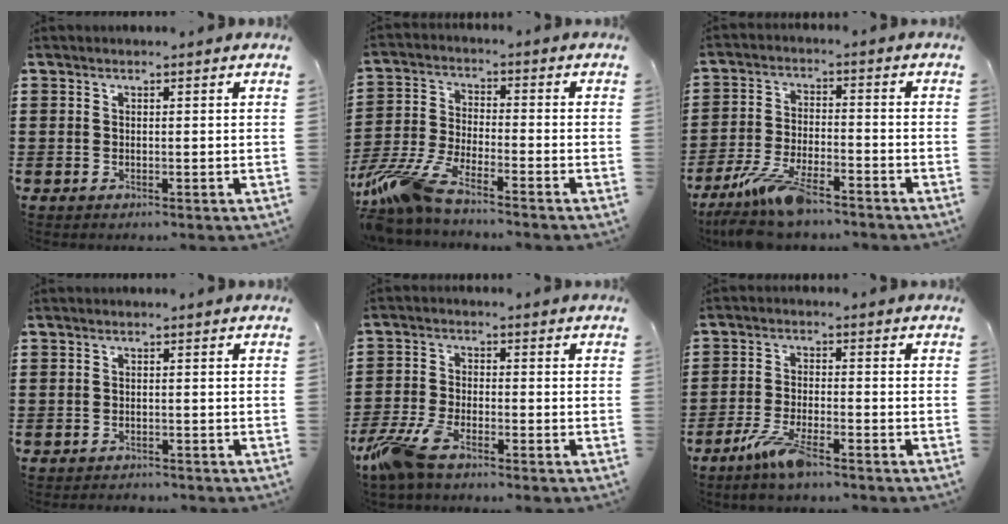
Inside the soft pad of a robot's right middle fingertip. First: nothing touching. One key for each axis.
{"total": 8.6, "fx": -7.3, "fy": 0.7, "fz": 4.4, "tx": -0.115, "ty": -0.011, "tz": -0.149}
{"total": 8.5, "fx": -6.8, "fy": 1.9, "fz": 4.7, "tx": -0.106, "ty": 0.001, "tz": -0.132}
{"total": 1.2, "fx": -1.2, "fy": 0.1, "fz": -0.1, "tx": -0.003, "ty": 0.002, "tz": -0.027}
{"total": 7.1, "fx": -4.9, "fy": 2.3, "fz": 4.7, "tx": -0.128, "ty": -0.012, "tz": -0.101}
{"total": 5.9, "fx": -4.1, "fy": 1.2, "fz": 4.1, "tx": -0.090, "ty": -0.008, "tz": -0.078}